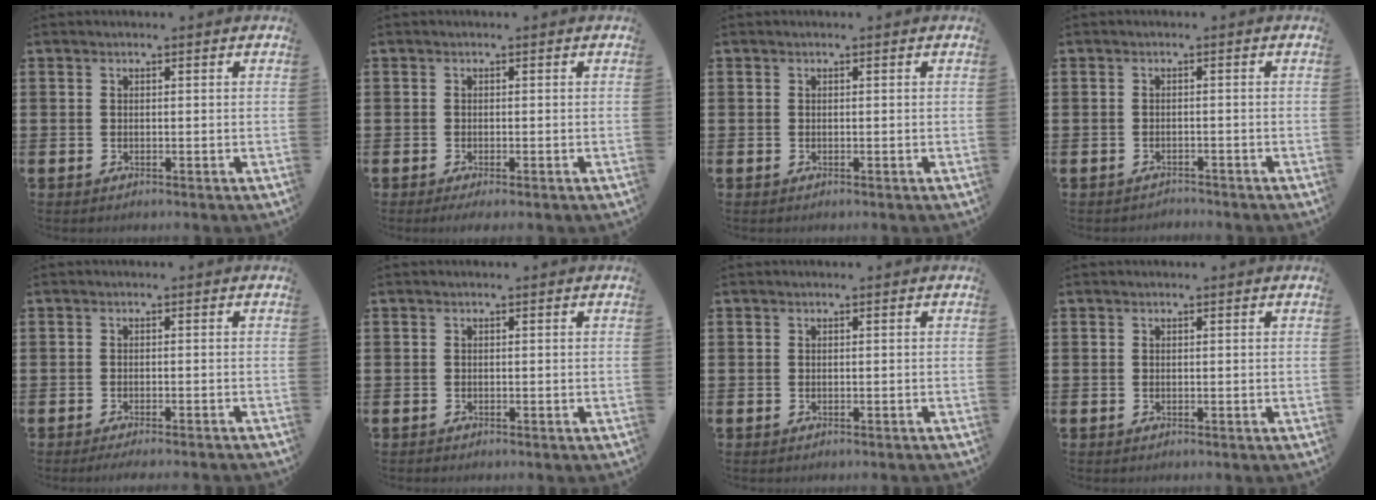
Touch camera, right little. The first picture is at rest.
{"total": 0.7, "force": [-0.3, 0.0, 0.6], "torque": [-0.010, -0.001, -0.006]}
{"total": 0.0}
{"total": 1.0, "force": [-1.0, 0.0, -0.1], "torque": [-0.001, 0.002, -0.021]}
{"total": 1.0, "force": [-0.9, -0.2, 0.4], "torque": [-0.005, -0.001, -0.018]}
{"total": 0.0}
{"total": 0.0}
{"total": 0.0}